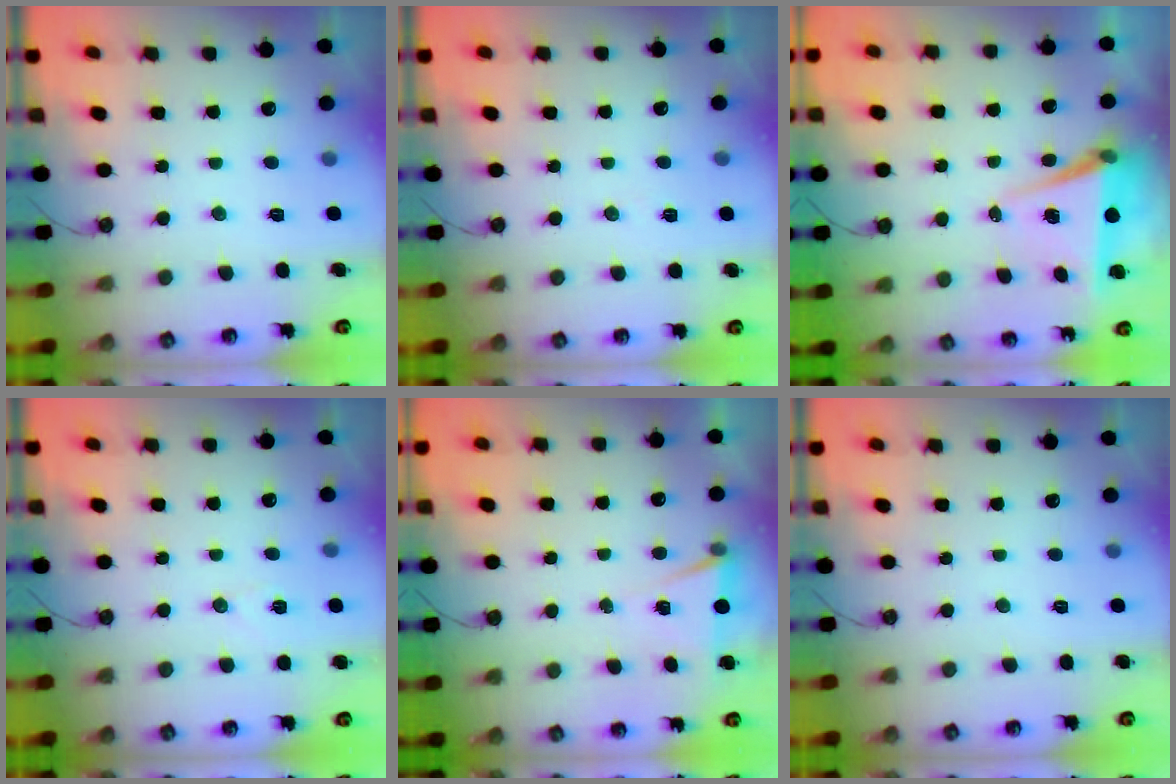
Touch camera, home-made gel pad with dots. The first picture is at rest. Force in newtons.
{"total": 5.2, "press": 2.9, "slide": 4.2}
{"total": 7.4, "press": 5.8, "slide": 4.6}
{"total": 5.8, "press": 3.8, "slide": 4.4}
{"total": 5.6, "press": 3.4, "slide": 4.5}
{"total": 0.0}